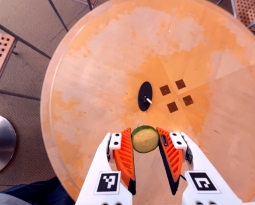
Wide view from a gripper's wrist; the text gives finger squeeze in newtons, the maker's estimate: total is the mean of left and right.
{"total": 8.0, "left": 7.6, "right": 8.5}